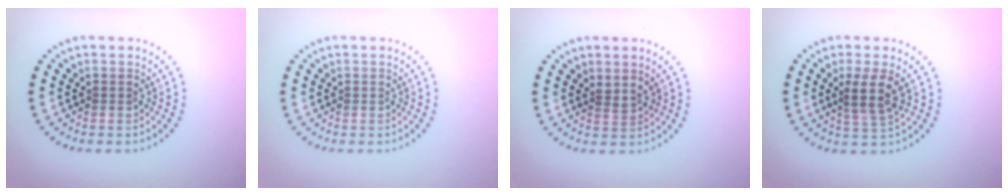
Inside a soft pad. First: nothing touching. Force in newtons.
{"total": 0.0}
{"total": 1.0, "press": 0.6, "slide": 0.7}
{"total": 2.8, "press": 2.5, "slide": 1.4}